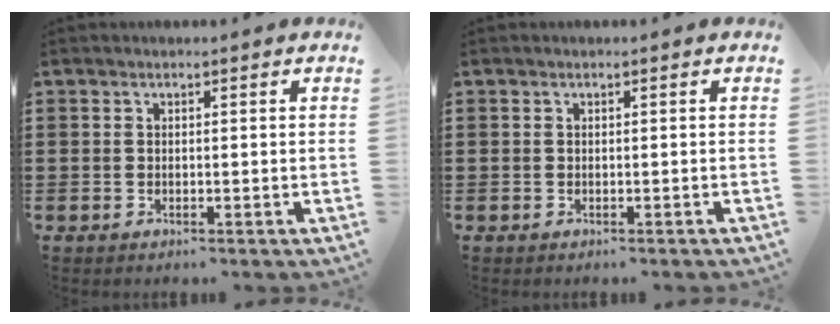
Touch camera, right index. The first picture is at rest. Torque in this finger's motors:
{"motor_torque": [0.11, -0.10, -0.04, 0.01]}